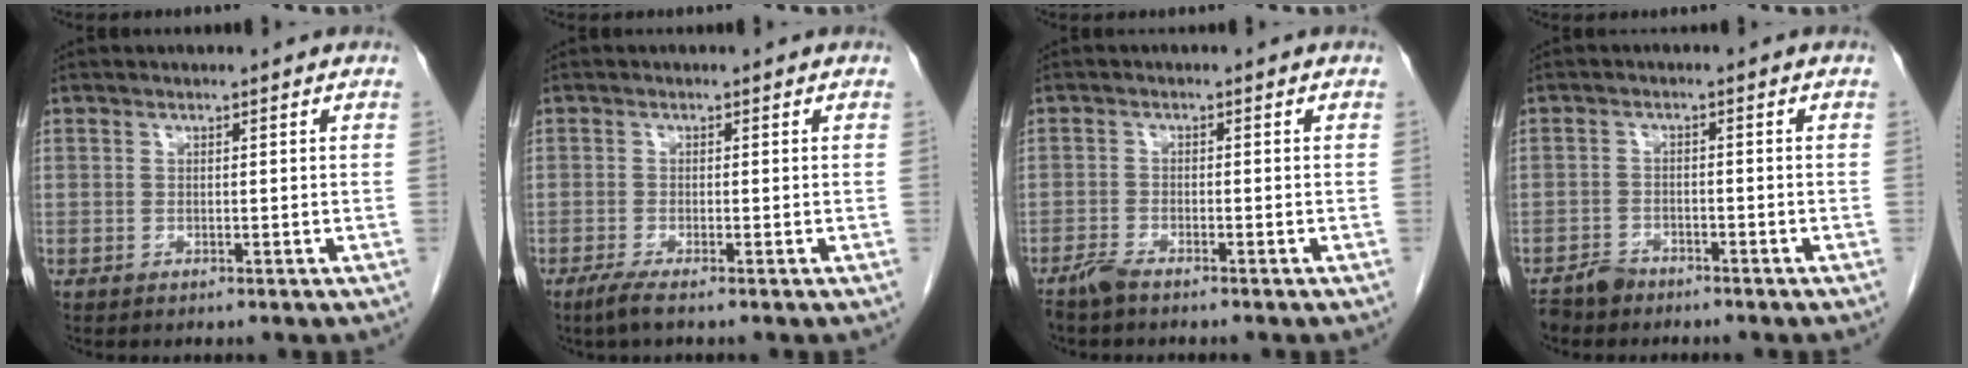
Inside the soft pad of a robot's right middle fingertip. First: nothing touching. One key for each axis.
{"total": 2.0, "fx": -1.4, "fy": -0.1, "fz": 1.4, "tx": -0.039, "ty": -0.008, "tz": -0.033}
{"total": 2.1, "fx": -1.9, "fy": 0.1, "fz": 1.0, "tx": -0.028, "ty": -0.004, "tz": -0.039}
{"total": 2.6, "fx": -2.4, "fy": 0.9, "fz": 0.4, "tx": -0.012, "ty": -0.003, "tz": -0.041}